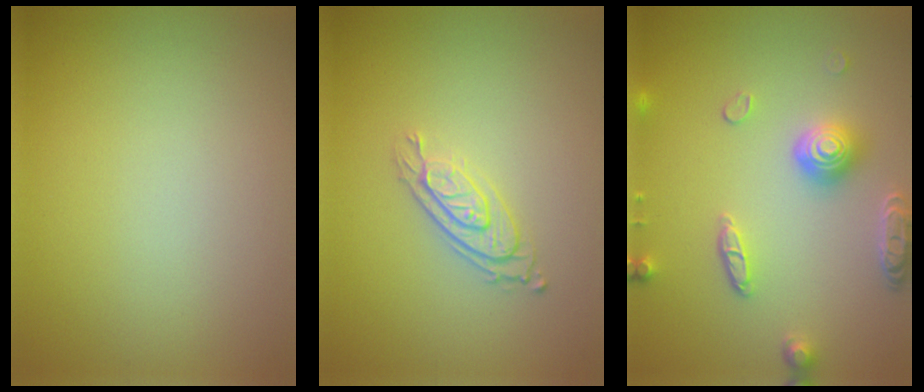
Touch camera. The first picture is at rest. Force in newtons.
{"total": 2.8, "press": 2.0, "slide": 1.8}
{"total": 4.2, "press": 3.5, "slide": 2.3}